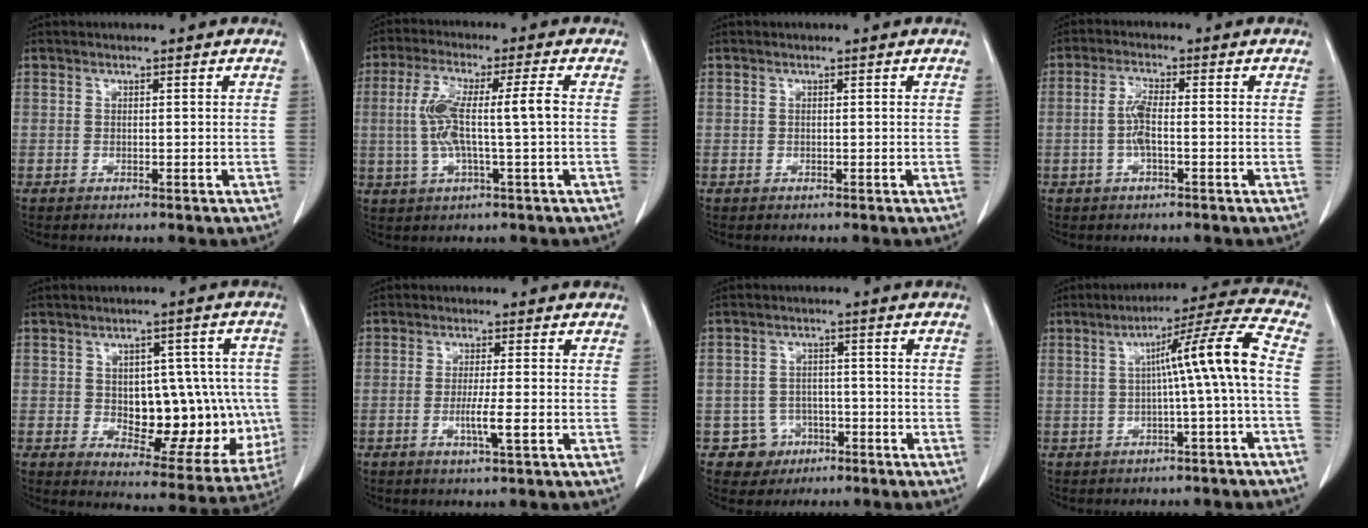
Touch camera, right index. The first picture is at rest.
{"total": 9.1, "force": [0.0, 0.8, 9.0], "torque": [-0.184, 0.019, 0.000]}
{"total": 0.0}
{"total": 3.8, "force": [-0.8, 0.7, 3.6], "torque": [-0.079, 0.004, -0.016]}
{"total": 16.8, "force": [-1.0, 8.7, 14.4], "torque": [-0.186, 0.019, 0.013]}
{"total": 4.0, "force": [-1.2, -0.3, 3.8], "torque": [-0.070, -0.008, -0.021]}
{"total": 4.8, "force": [-2.2, 4.3, -0.1], "torque": [0.009, 0.017, -0.029]}
{"total": 9.7, "force": [-0.4, -1.4, 9.6], "torque": [-0.143, 0.023, -0.004]}